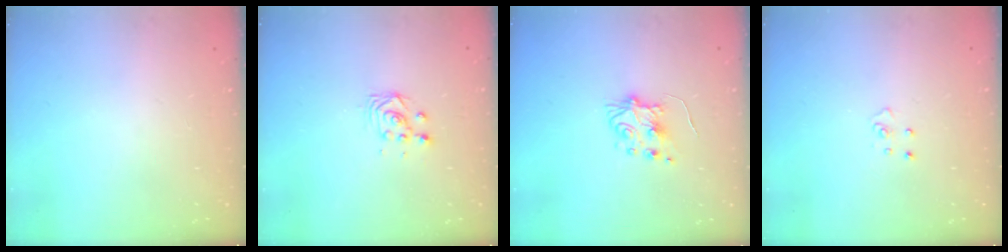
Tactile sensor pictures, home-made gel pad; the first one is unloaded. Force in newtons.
{"total": 2.9, "press": 2.9, "slide": 0.4}
{"total": 6.4, "press": 6.4, "slide": 0.4}
{"total": 3.6, "press": 3.6, "slide": 0.3}